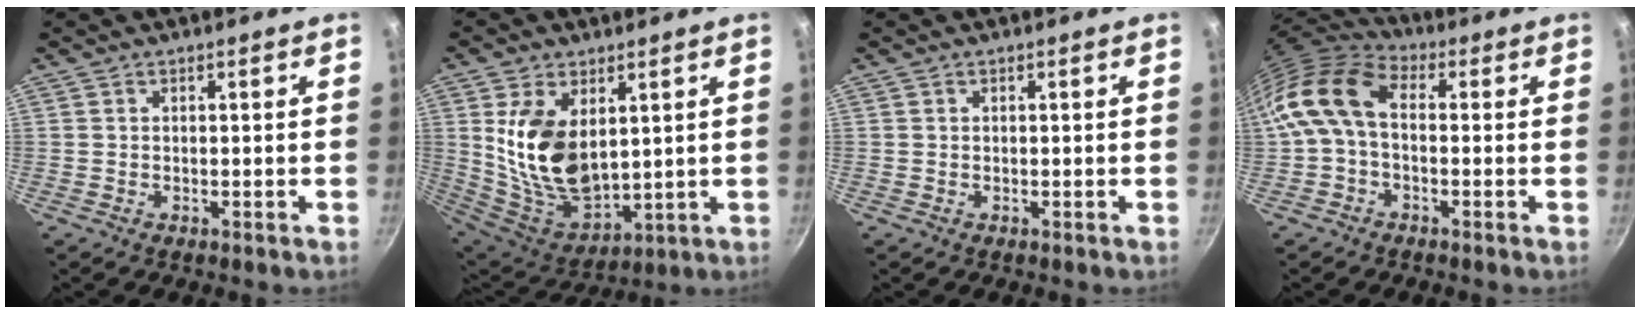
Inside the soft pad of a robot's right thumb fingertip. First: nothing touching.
{"total": 15.6, "force": [3.6, 9.3, 12.0], "torque": [-0.204, -0.040, 0.087]}
{"total": 0.0}
{"total": 12.0, "force": [0.1, 7.5, 9.4], "torque": [-0.180, 0.032, -0.018]}